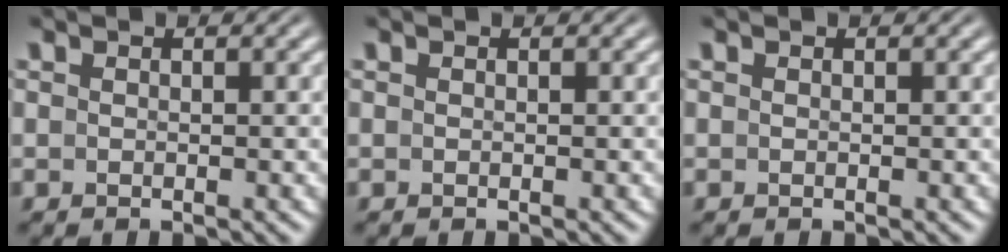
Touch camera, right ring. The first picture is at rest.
{"total": 0.0}
{"total": 0.0}